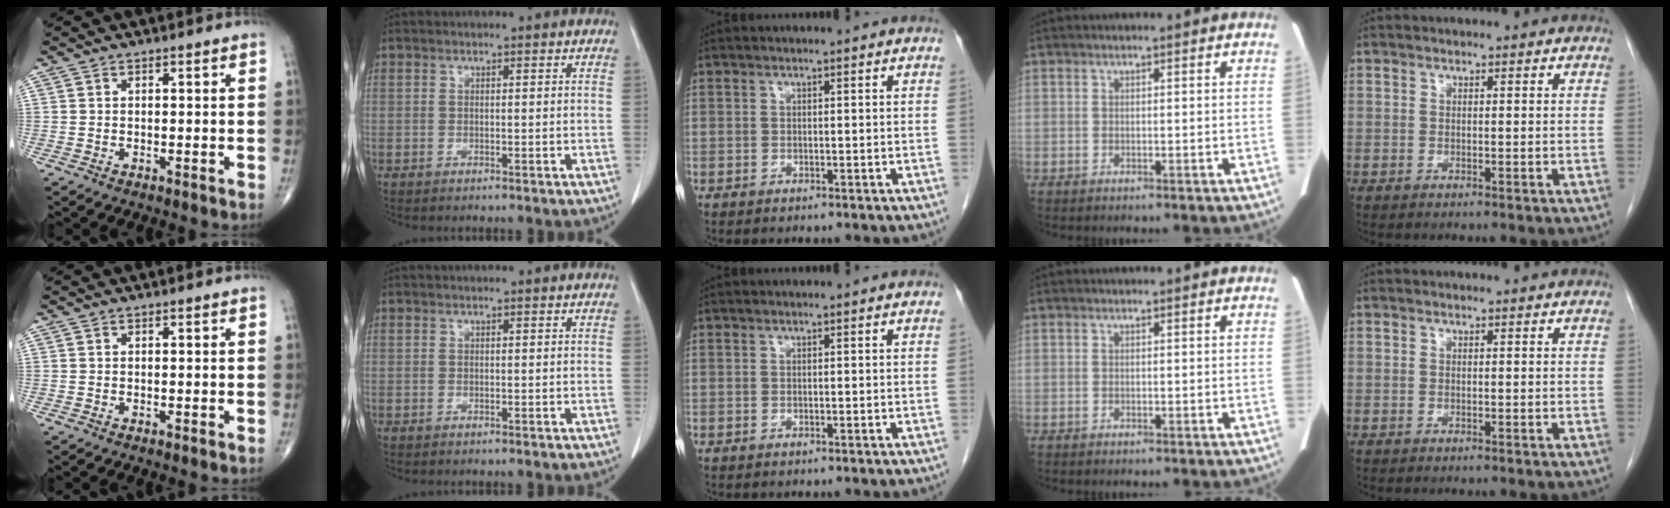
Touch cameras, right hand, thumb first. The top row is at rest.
{}